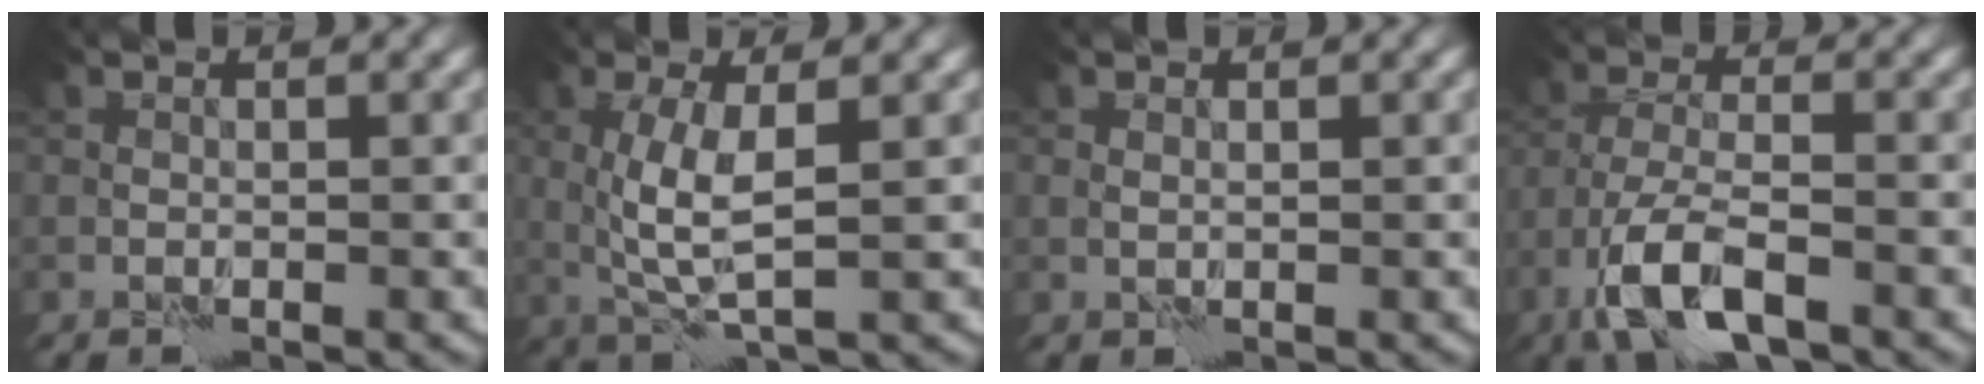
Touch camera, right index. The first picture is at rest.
{"total": 4.2, "force": [0.9, 0.9, 4.0], "torque": [-0.086, -0.004, 0.020]}
{"total": 0.6, "force": [0.5, 0.2, 0.2], "torque": [-0.003, -0.004, 0.011]}
{"total": 6.7, "force": [-3.9, 2.1, 5.0], "torque": [-0.097, -0.002, -0.079]}